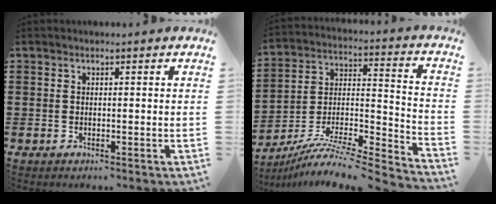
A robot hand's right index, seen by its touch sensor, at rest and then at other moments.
{"total": 8.2, "force": [-7.1, 1.0, 4.1], "torque": [-0.068, 0.002, -0.144]}